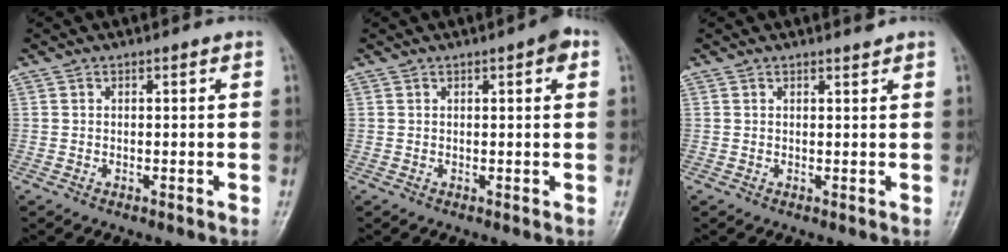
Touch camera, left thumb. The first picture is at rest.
{"total": 2.5, "force": [1.0, 0.6, 2.2], "torque": [-0.022, 0.002, 0.011]}
{"total": 1.0, "force": [1.0, 0.1, 0.4], "torque": [-0.005, -0.007, 0.014]}